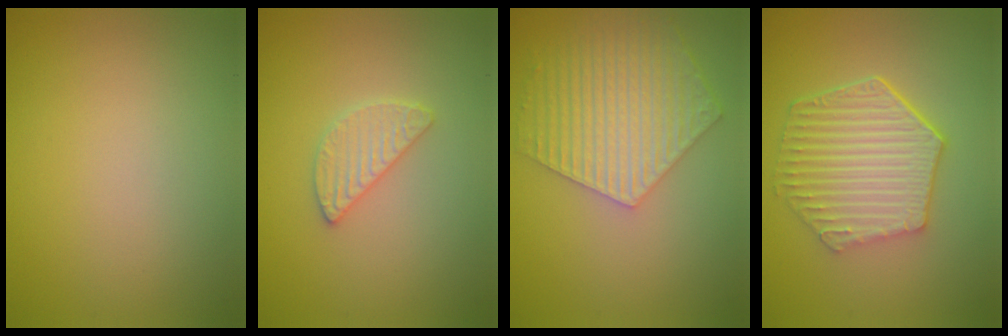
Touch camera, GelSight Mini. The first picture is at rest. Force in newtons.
{"total": 2.4, "press": 2.3, "slide": 0.3}
{"total": 5.8, "press": 4.6, "slide": 3.6}
{"total": 6.5, "press": 4.9, "slide": 4.3}